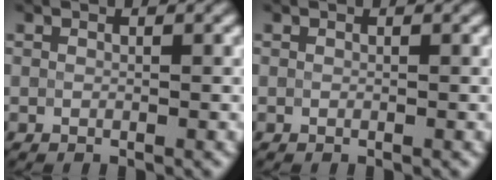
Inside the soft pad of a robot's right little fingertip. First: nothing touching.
{"total": 0.0}